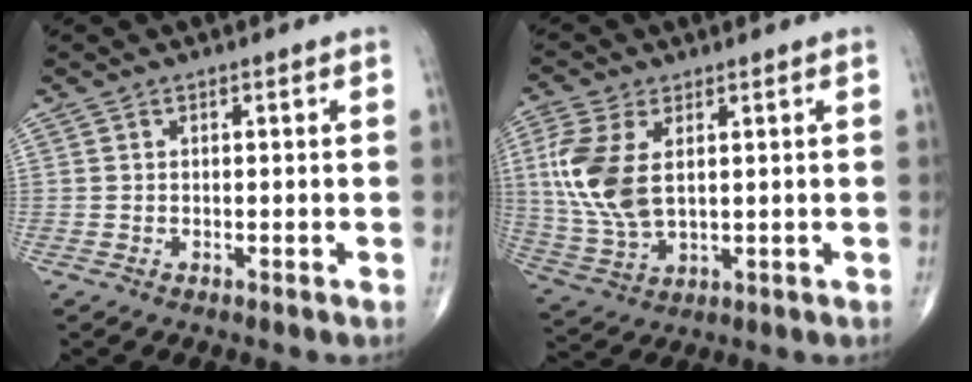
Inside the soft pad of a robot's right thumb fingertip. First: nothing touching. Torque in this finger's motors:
{"motor_torque": [0.21, 0.34, 1.21, 0.38, 0.12]}